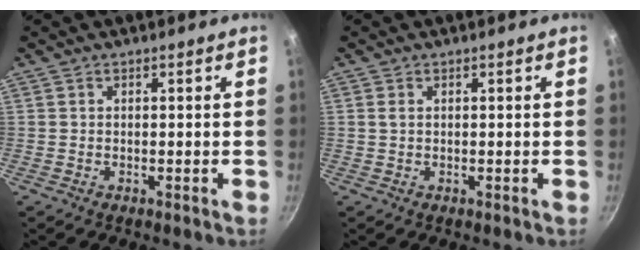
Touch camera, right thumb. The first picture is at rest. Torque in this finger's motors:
{"motor_torque": [-0.36, -0.35, 0.11, 0.02, 0.09]}